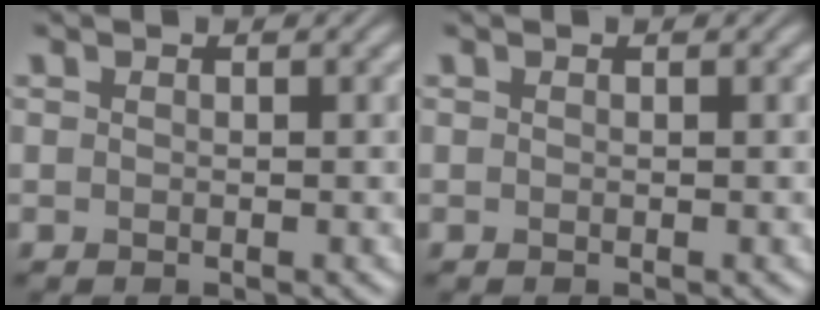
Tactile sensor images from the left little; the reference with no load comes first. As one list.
[{"total": 0.0}]